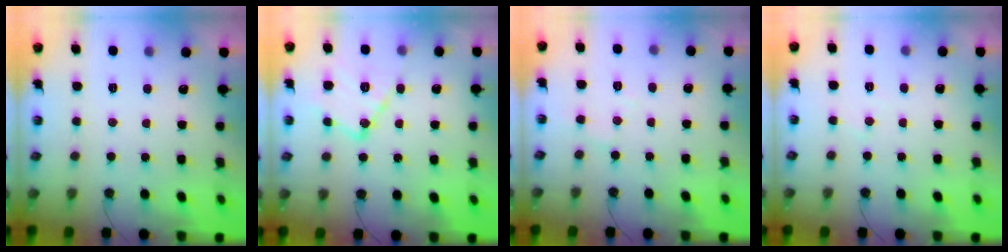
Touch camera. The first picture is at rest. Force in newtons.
{"total": 14.0, "press": 14.0, "slide": 1.1}
{"total": 5.8, "press": 5.8, "slide": 0.7}
{"total": 3.3, "press": 3.3, "slide": 0.5}